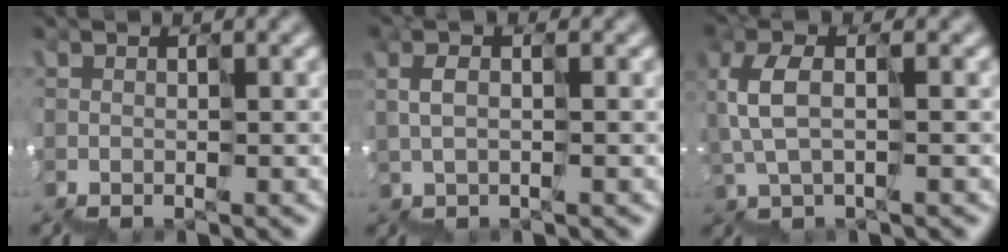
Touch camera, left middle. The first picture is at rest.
{"total": 1.5, "force": [1.0, 0.3, 1.1], "torque": [-0.035, 0.015, 0.019]}
{"total": 2.9, "force": [1.3, 1.0, 2.3], "torque": [-0.087, 0.017, 0.018]}